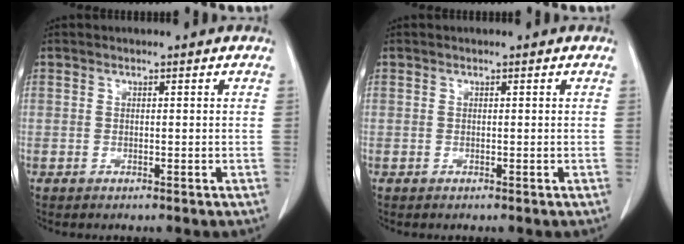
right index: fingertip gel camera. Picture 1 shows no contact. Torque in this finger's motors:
{"motor_torque": [0.00, 0.00, 0.00, 0.00]}